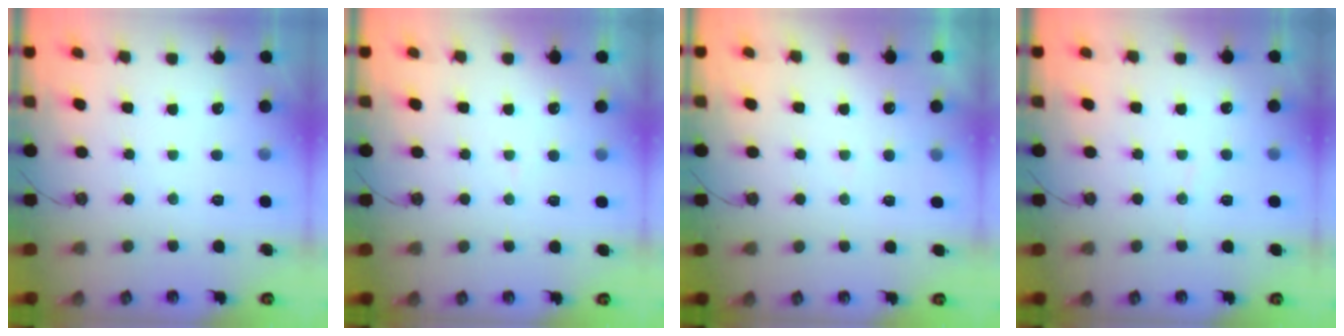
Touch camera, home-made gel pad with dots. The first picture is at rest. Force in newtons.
{"total": 4.9, "press": 4.8, "slide": 0.4}
{"total": 3.0, "press": 2.9, "slide": 0.3}
{"total": 3.3, "press": 3.3, "slide": 0.3}